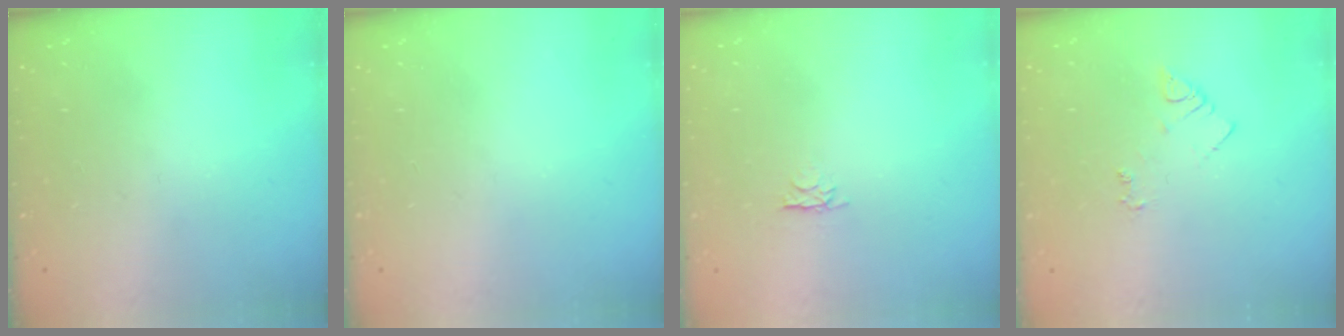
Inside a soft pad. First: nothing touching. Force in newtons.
{"total": 0.0}
{"total": 2.8, "press": 2.7, "slide": 0.4}
{"total": 4.2, "press": 4.1, "slide": 0.6}